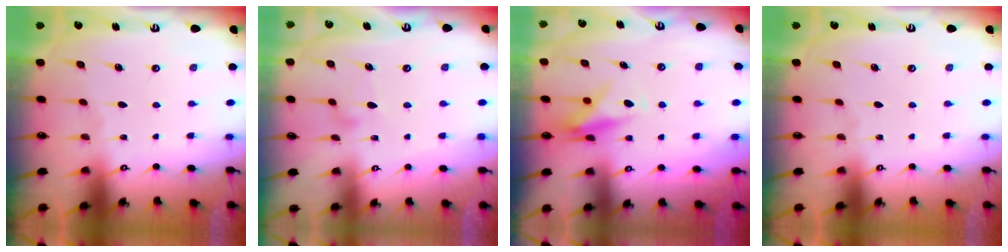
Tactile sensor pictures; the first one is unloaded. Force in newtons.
{"total": 7.6, "press": 7.5, "slide": 0.5}
{"total": 9.5, "press": 9.5, "slide": 0.8}
{"total": 0.0}